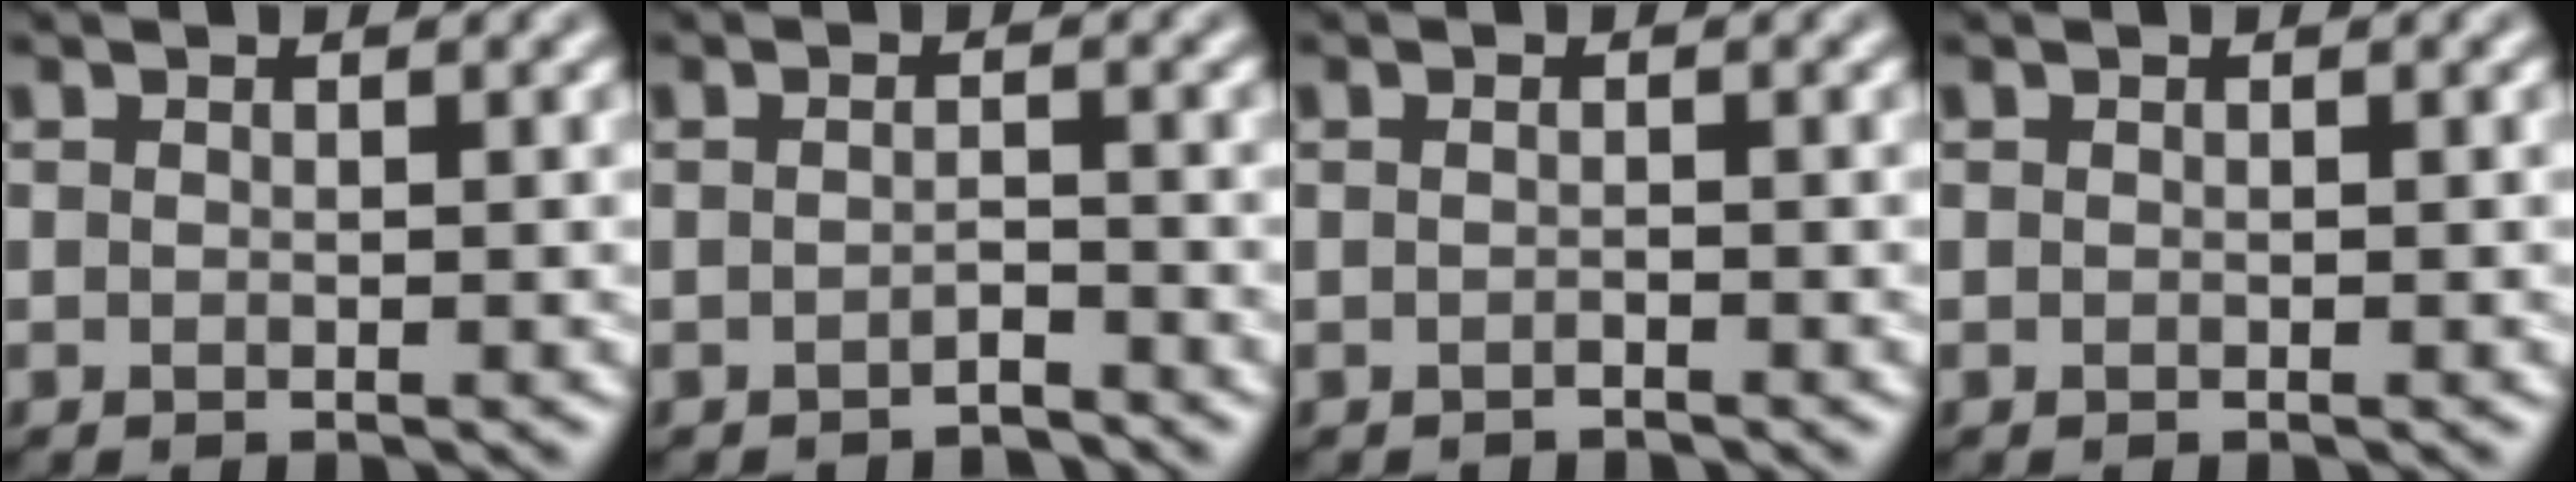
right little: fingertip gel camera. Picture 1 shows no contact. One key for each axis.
{"total": 1.4, "fx": -1.3, "fy": 0.2, "fz": 0.6, "tx": -0.010, "ty": -0.001, "tz": -0.025}
{"total": 0.7, "fx": -0.6, "fy": 0.1, "fz": 0.2, "tx": -0.006, "ty": -0.002, "tz": -0.012}
{"total": 0.0}